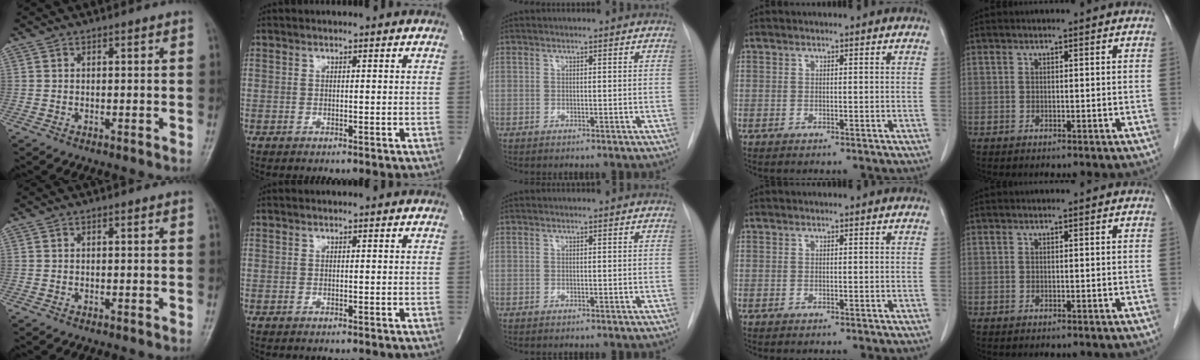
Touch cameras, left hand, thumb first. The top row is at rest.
{}